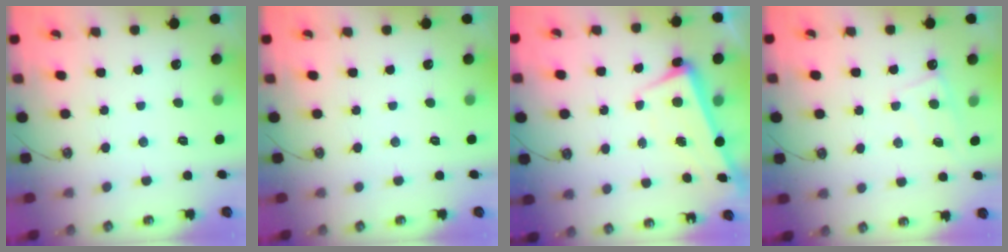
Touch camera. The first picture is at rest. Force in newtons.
{"total": 0.0}
{"total": 2.1, "press": 2.0, "slide": 0.9}
{"total": 3.1, "press": 3.1, "slide": 0.4}